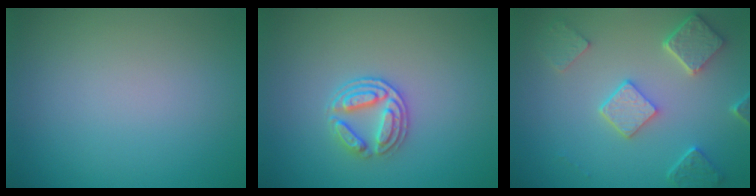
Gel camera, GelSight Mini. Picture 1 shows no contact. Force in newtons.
{"total": 3.0, "press": 2.7, "slide": 1.2}
{"total": 5.0, "press": 3.9, "slide": 3.1}